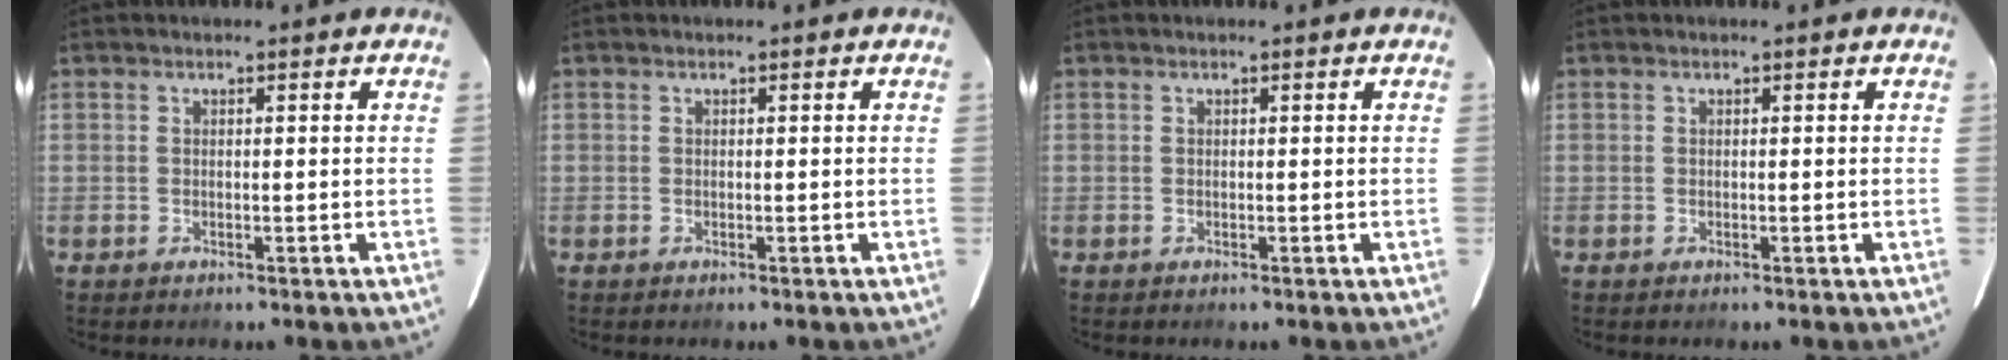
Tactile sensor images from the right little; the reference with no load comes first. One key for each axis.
{"total": 0.0}
{"total": 0.0}
{"total": 0.0}